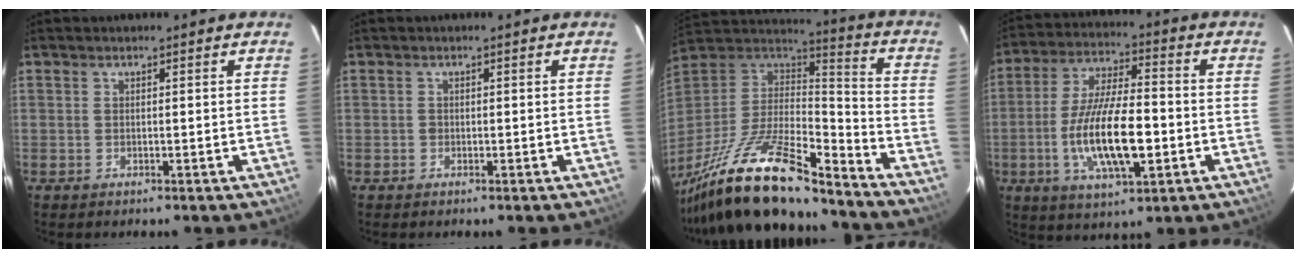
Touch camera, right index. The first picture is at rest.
{"total": 0.6, "force": [-0.2, 0.5, 0.0], "torque": [0.003, 0.000, -0.003]}
{"total": 26.4, "force": [-19.3, 7.5, 16.3], "torque": [-0.314, -0.041, -0.329]}
{"total": 15.7, "force": [-3.7, 5.1, 14.4], "torque": [-0.285, -0.010, -0.064]}